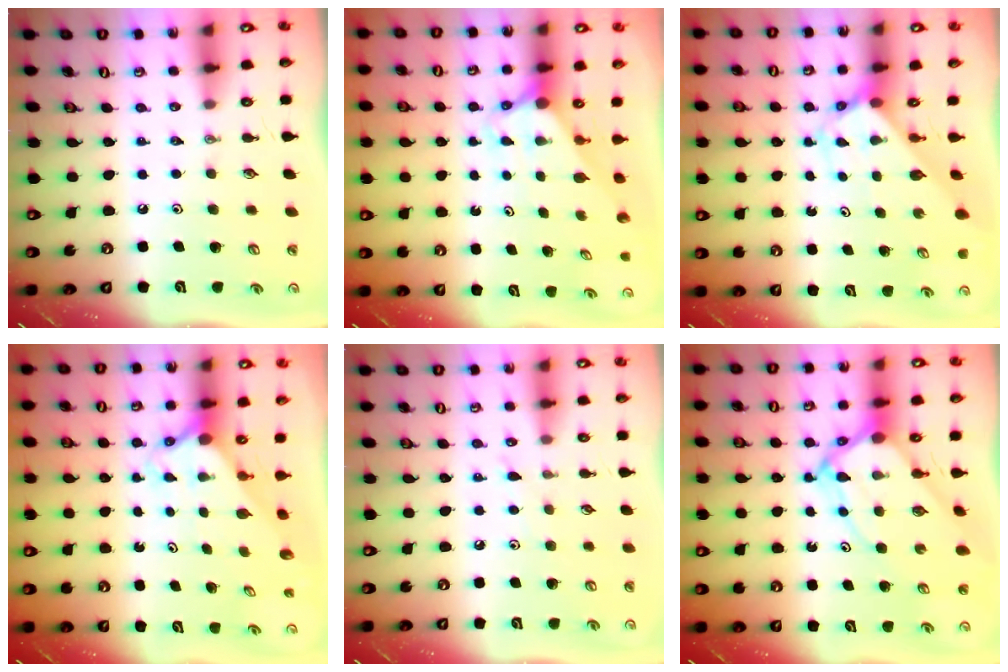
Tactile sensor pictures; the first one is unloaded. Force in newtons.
{"total": 2.9, "press": 2.9, "slide": 0.0}
{"total": 2.9, "press": 2.9, "slide": 0.3}
{"total": 2.2, "press": 2.2, "slide": 0.2}
{"total": 5.1, "press": 5.1, "slide": 0.3}
{"total": 9.9, "press": 9.8, "slide": 0.9}